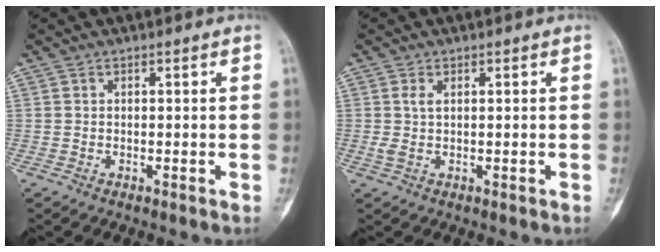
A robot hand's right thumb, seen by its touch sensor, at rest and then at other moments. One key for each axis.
{"total": 2.0, "fx": 0.4, "fy": 0.9, "fz": 1.7, "tx": -0.045, "ty": 0.007, "tz": 0.010}